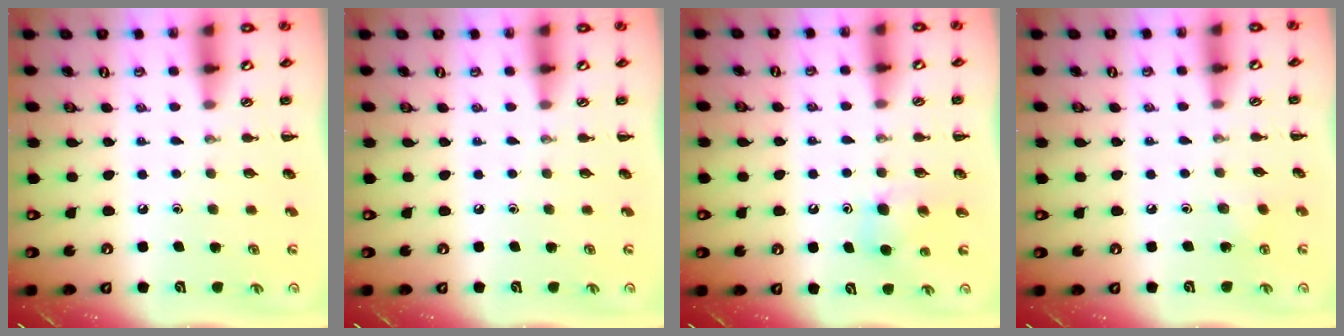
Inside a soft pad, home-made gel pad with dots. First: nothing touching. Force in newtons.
{"total": 0.0}
{"total": 5.1, "press": 5.0, "slide": 1.1}
{"total": 3.0, "press": 2.9, "slide": 0.8}